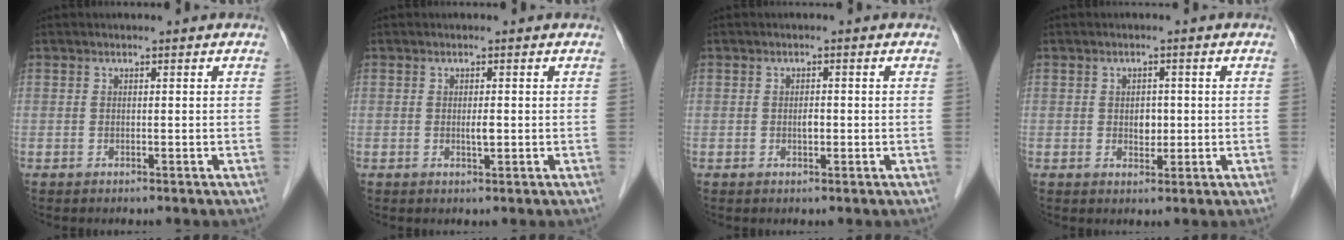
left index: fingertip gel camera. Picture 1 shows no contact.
{"total": 1.2, "force": [0.0, 0.3, 1.2], "torque": [-0.021, -0.002, -0.001]}
{"total": 1.2, "force": [-0.2, 0.6, 1.0], "torque": [-0.018, 0.001, -0.004]}
{"total": 2.4, "force": [0.0, 1.7, 1.7], "torque": [-0.026, 0.000, 0.003]}